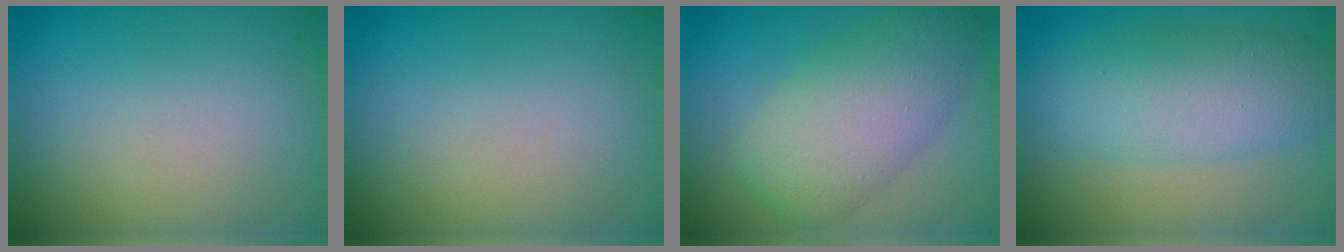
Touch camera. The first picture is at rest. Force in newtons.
{"total": 0.0}
{"total": 6.9, "press": 6.9, "slide": 0.3}
{"total": 6.6, "press": 6.6, "slide": 0.2}